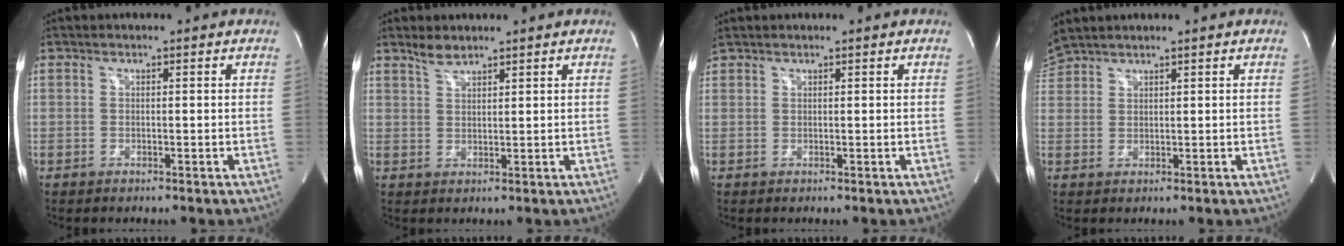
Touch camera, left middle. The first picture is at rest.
{"total": 2.6, "force": [2.3, 0.6, 1.0], "torque": [-0.023, 0.005, 0.047]}
{"total": 1.1, "force": [1.0, 0.2, 0.0], "torque": [-0.014, 0.021, 0.028]}
{"total": 3.2, "force": [3.2, -0.1, 0.5], "torque": [-0.027, 0.023, 0.076]}